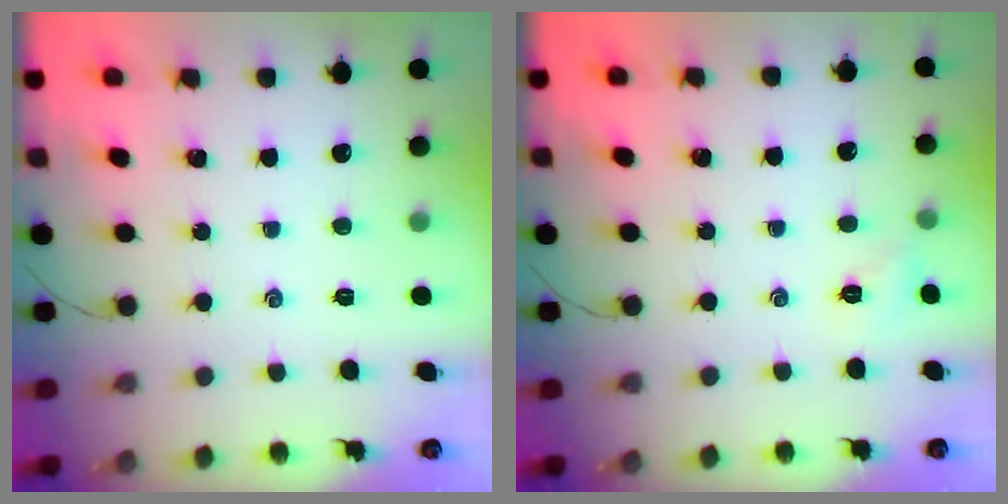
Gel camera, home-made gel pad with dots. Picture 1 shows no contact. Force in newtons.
{"total": 2.6, "press": 2.6, "slide": 0.6}